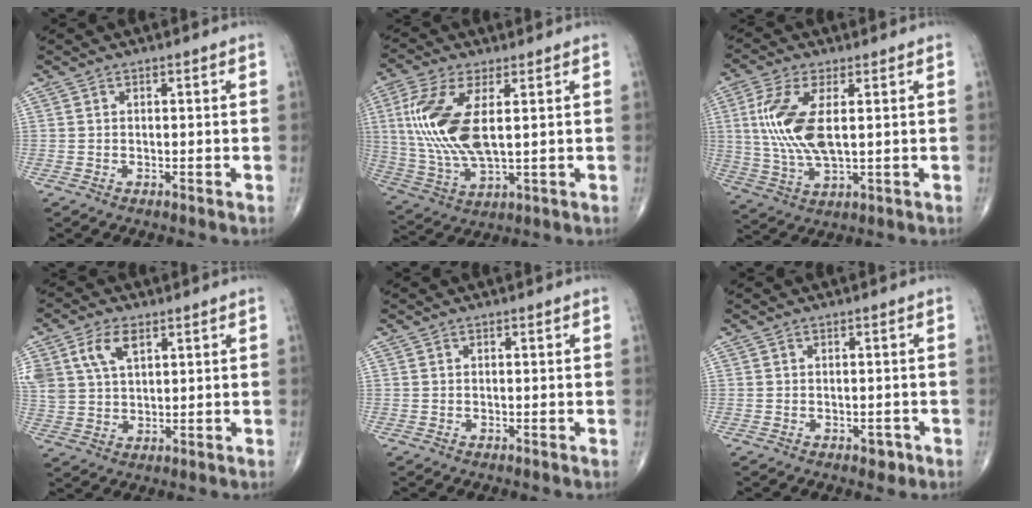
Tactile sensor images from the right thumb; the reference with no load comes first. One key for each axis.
{"total": 15.2, "fx": 2.7, "fy": 6.3, "fz": 13.6, "tx": -0.310, "ty": -0.011, "tz": 0.060}
{"total": 11.9, "fx": 1.9, "fy": 4.8, "fz": 10.8, "tx": -0.247, "ty": -0.008, "tz": 0.043}
{"total": 8.9, "fx": 4.1, "fy": 5.0, "fz": 6.1, "tx": -0.124, "ty": -0.005, "tz": 0.084}
{"total": 0.0}
{"total": 1.7, "fx": -0.9, "fy": 1.1, "fz": 0.9, "tx": 0.000, "ty": 0.003, "tz": -0.010}